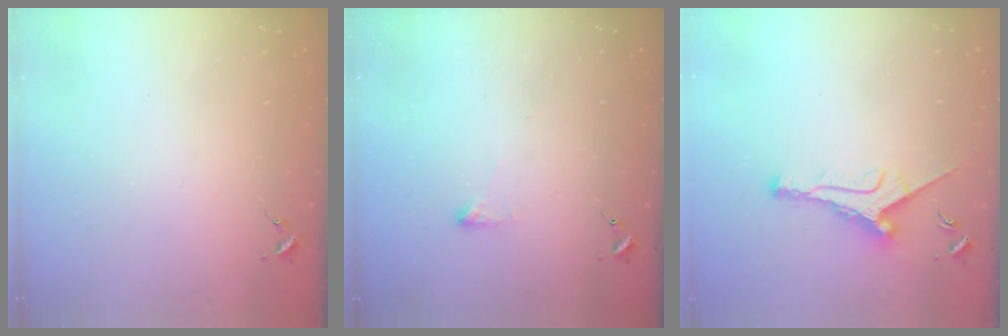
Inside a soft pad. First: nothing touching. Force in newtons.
{"total": 2.9, "press": 2.8, "slide": 0.5}
{"total": 10.4, "press": 10.4, "slide": 0.2}